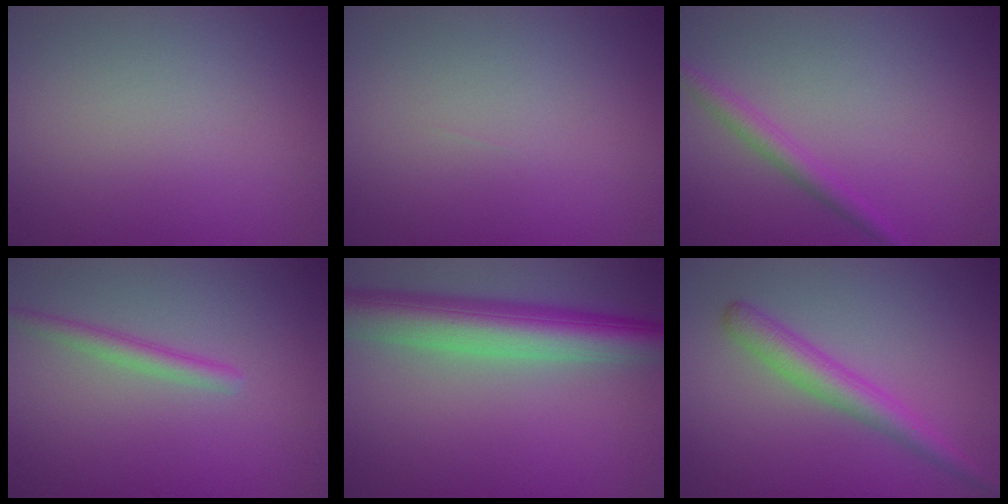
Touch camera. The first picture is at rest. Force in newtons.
{"total": 0.0}
{"total": 1.9, "press": 1.9, "slide": 0.1}
{"total": 1.8, "press": 1.8, "slide": 0.1}
{"total": 7.7, "press": 7.7, "slide": 0.4}
{"total": 3.4, "press": 3.4, "slide": 0.1}